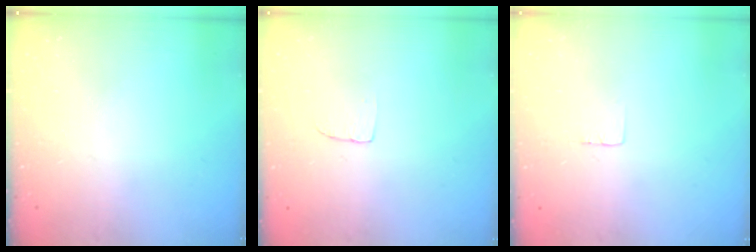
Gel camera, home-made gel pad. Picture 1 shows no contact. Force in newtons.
{"total": 2.4, "press": 2.4, "slide": 0.1}
{"total": 2.3, "press": 2.3, "slide": 0.1}